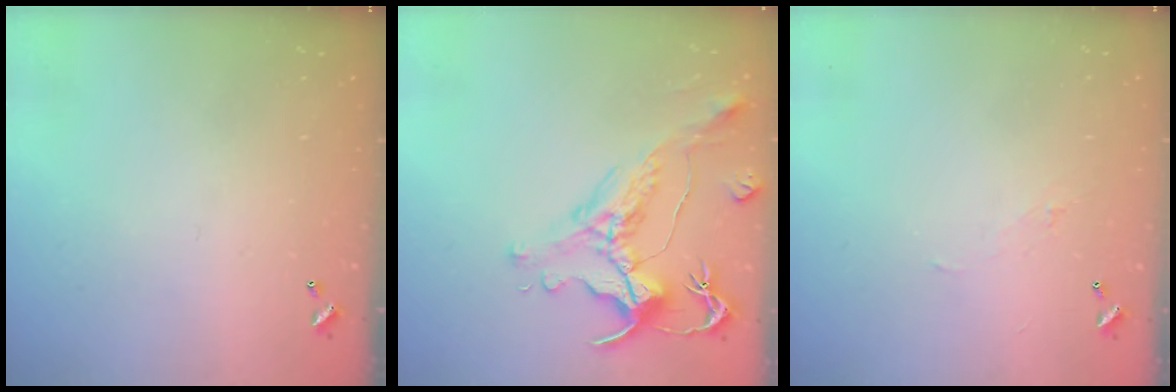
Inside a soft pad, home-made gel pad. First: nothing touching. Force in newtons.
{"total": 1.6, "press": 0.9, "slide": 1.3}
{"total": 2.0, "press": 1.9, "slide": 0.5}